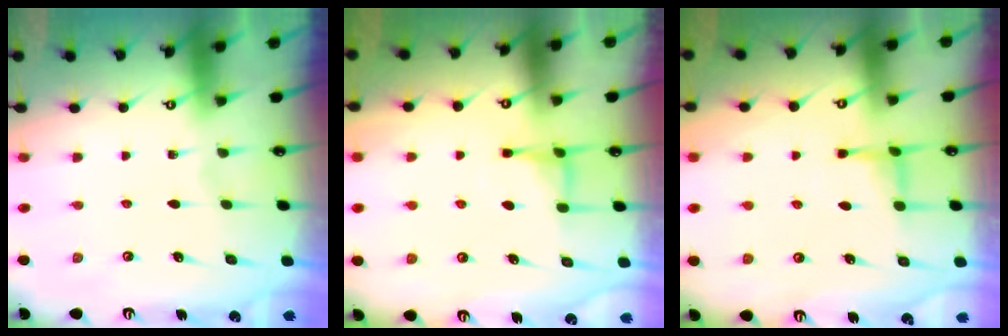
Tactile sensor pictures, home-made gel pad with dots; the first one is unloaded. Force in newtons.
{"total": 5.4, "press": 5.3, "slide": 0.7}
{"total": 4.7, "press": 4.6, "slide": 0.8}